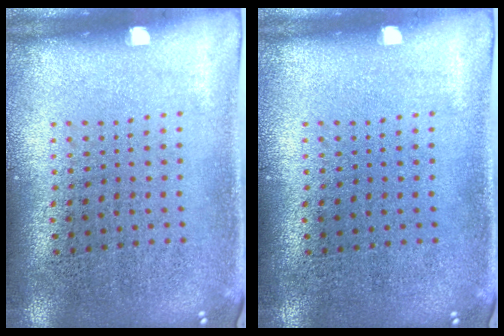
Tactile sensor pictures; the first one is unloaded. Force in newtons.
{"total": 0.0}